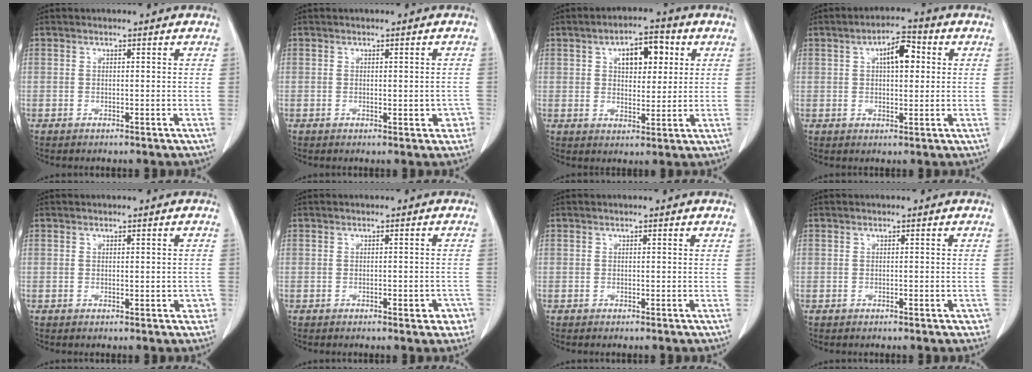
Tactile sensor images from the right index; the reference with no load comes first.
{"total": 2.7, "force": [-0.9, 1.1, 2.3], "torque": [-0.017, 0.005, -0.008]}
{"total": 7.6, "force": [2.7, 3.8, 6.0], "torque": [-0.088, 0.016, 0.043]}
{"total": 5.9, "force": [1.7, 2.3, 5.2], "torque": [-0.083, 0.015, 0.025]}
{"total": 2.2, "force": [-0.8, 0.9, 1.9], "torque": [-0.014, 0.004, -0.006]}
{"total": 3.4, "force": [-1.9, 1.3, 2.5], "torque": [-0.020, 0.003, -0.021]}
{"total": 0.0}
{"total": 1.8, "force": [-1.2, 0.7, 1.3], "torque": [-0.007, 0.001, -0.013]}